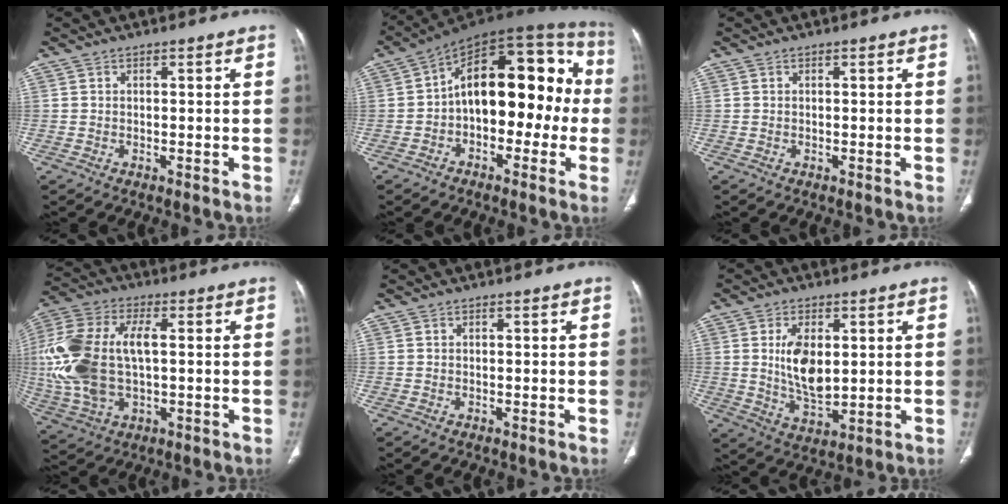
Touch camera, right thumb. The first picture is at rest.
{"total": 19.9, "force": [-1.1, 11.4, 16.3], "torque": [-0.193, 0.057, -0.032]}
{"total": 0.0}
{"total": 19.6, "force": [0.7, 10.6, 16.4], "torque": [-0.384, 0.008, 0.018]}
{"total": 0.0}
{"total": 9.5, "force": [1.5, 5.1, 7.9], "torque": [-0.136, -0.017, 0.039]}